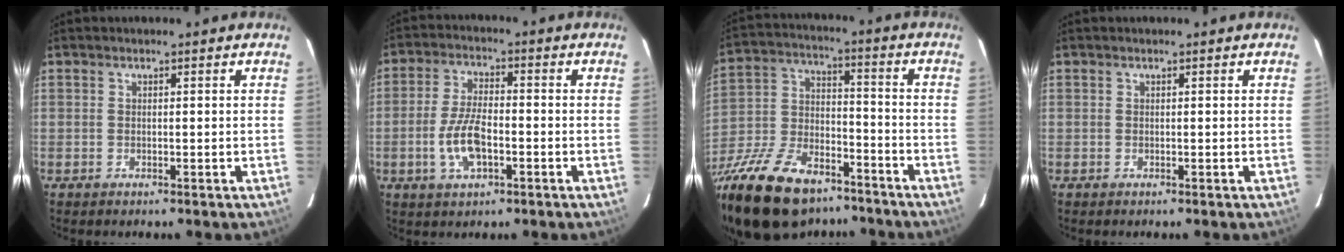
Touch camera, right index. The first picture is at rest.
{"total": 8.4, "force": [-2.7, 3.5, 7.1], "torque": [-0.149, 0.000, -0.048]}
{"total": 26.2, "force": [-18.6, 12.0, 14.0], "torque": [-0.294, -0.013, -0.302]}
{"total": 0.0}